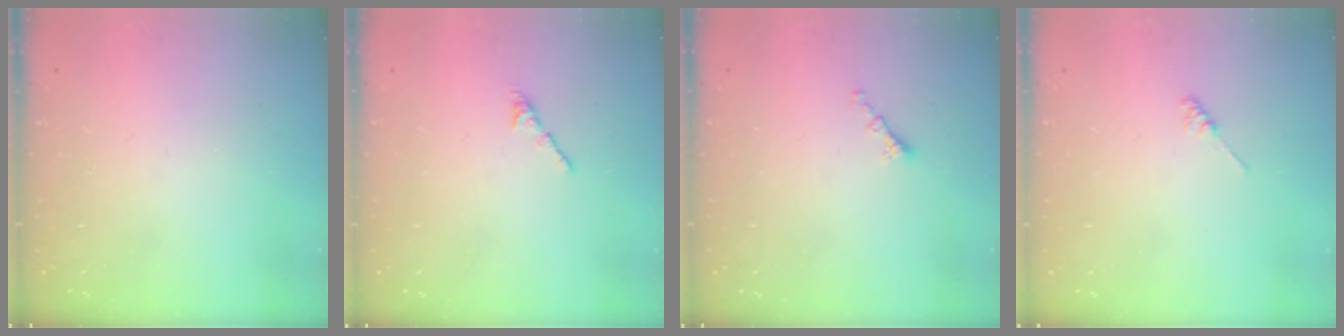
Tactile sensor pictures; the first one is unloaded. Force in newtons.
{"total": 2.7, "press": 2.6, "slide": 0.8}
{"total": 1.3, "press": 1.2, "slide": 0.6}
{"total": 1.2, "press": 1.1, "slide": 0.3}